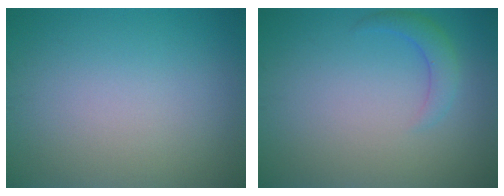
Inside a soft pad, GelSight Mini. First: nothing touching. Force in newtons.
{"total": 2.0, "press": 2.0, "slide": 0.2}